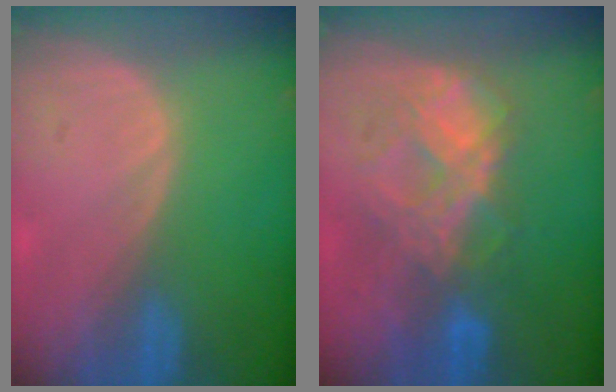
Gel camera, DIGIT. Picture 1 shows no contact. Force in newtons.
{"total": 8.3, "press": 7.4, "slide": 3.7}